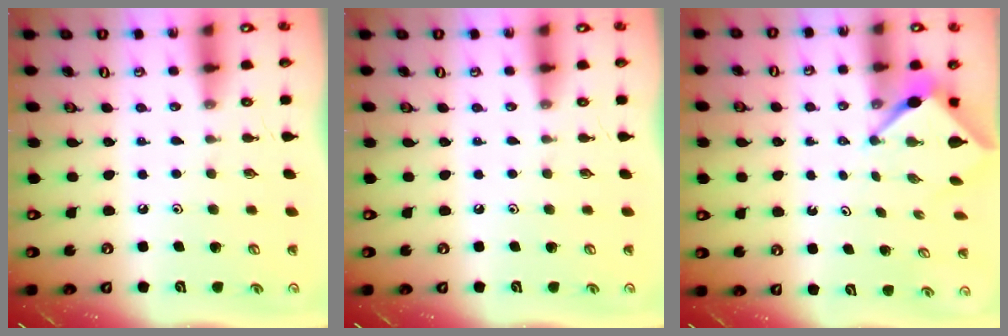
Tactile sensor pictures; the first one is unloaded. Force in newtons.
{"total": 0.0}
{"total": 3.0, "press": 3.0, "slide": 0.2}